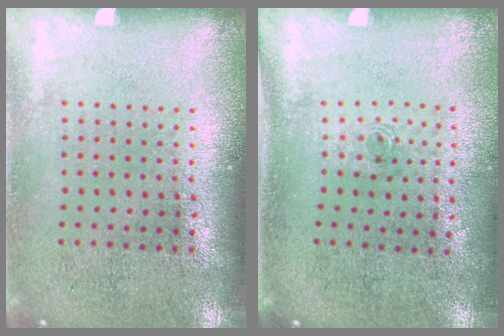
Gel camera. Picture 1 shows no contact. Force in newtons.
{"total": 0.6, "press": 0.2, "slide": 0.5}